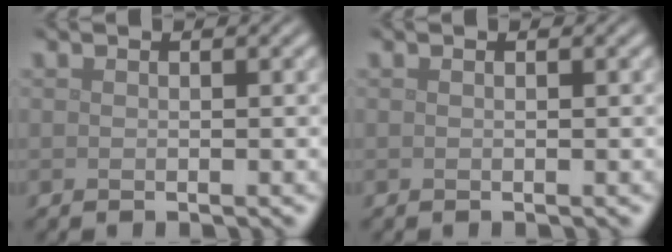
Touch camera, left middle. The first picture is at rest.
{"total": 0.0}